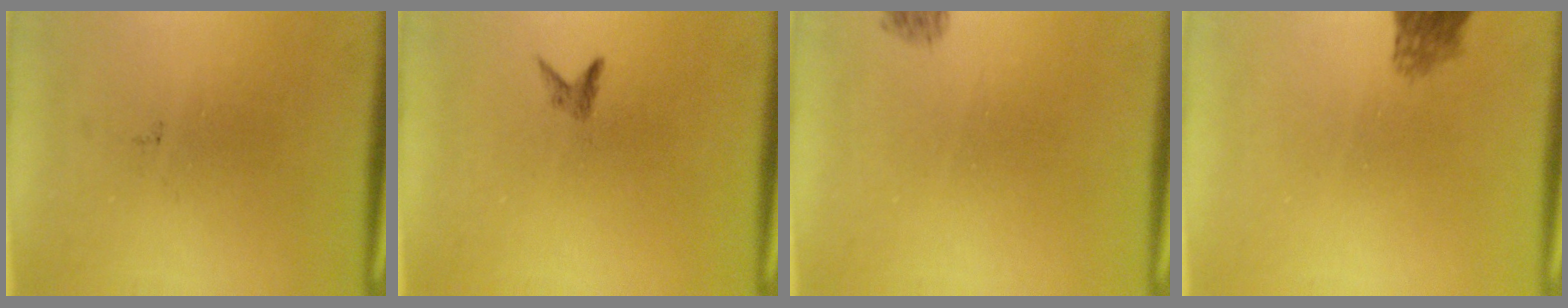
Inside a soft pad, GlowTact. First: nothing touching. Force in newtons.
{"total": 0.8}
{"total": 1.0}
{"total": 2.4}